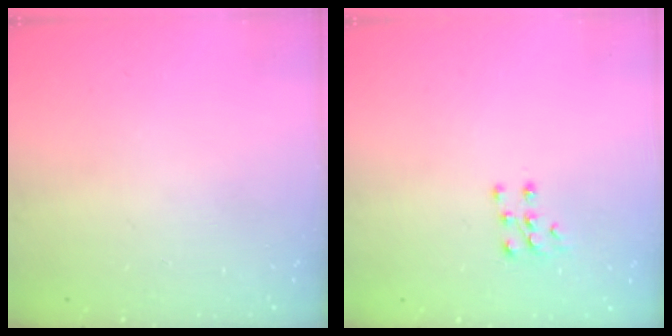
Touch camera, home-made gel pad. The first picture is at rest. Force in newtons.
{"total": 6.6, "press": 6.6, "slide": 0.8}